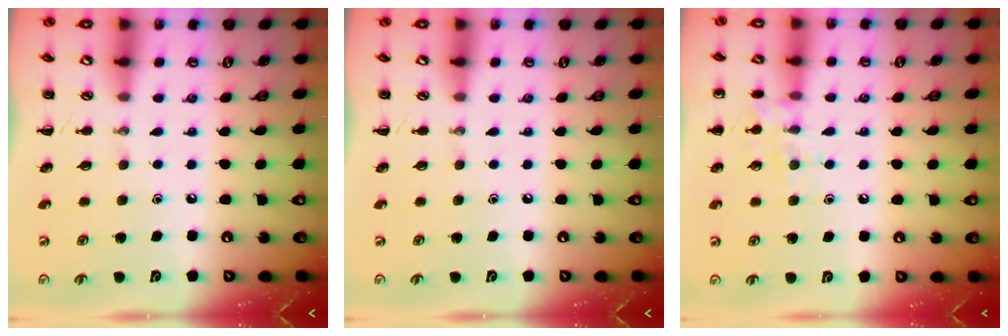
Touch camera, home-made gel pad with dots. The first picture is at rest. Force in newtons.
{"total": 0.0}
{"total": 8.8, "press": 8.7, "slide": 1.5}